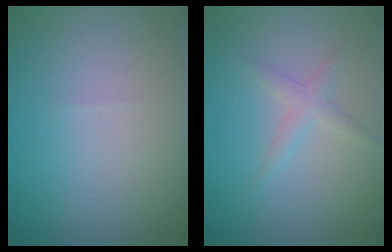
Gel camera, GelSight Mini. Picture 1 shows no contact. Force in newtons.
{"total": 1.5, "press": 1.5, "slide": 0.1}